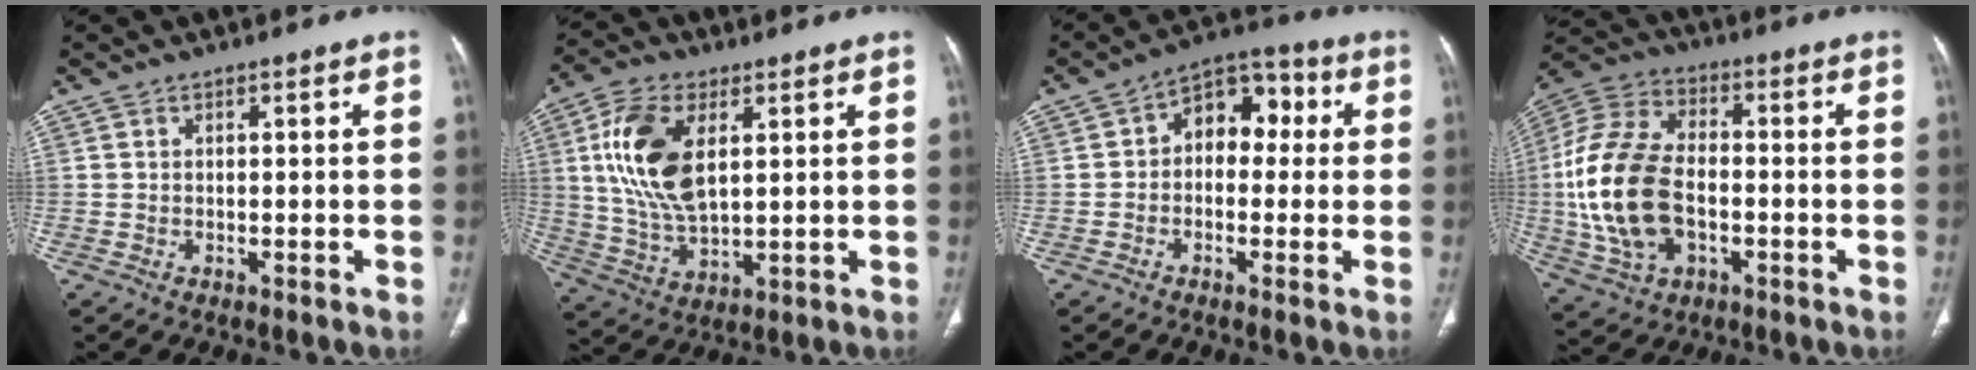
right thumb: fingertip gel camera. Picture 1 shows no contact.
{"total": 14.8, "force": [3.8, 7.8, 11.9], "torque": [-0.239, -0.011, 0.079]}
{"total": 9.6, "force": [1.0, 6.6, 6.9], "torque": [-0.055, 0.034, 0.000]}
{"total": 19.9, "force": [-2.2, 12.4, 15.4], "torque": [-0.324, 0.015, -0.037]}